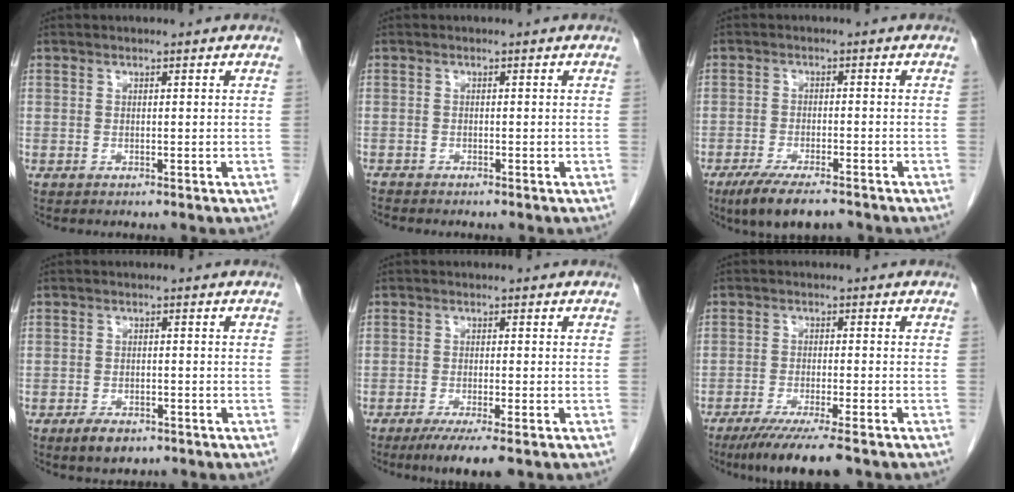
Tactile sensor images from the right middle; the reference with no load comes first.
{"total": 1.2, "force": [-1.2, -0.1, 0.1], "torque": [-0.011, -0.005, -0.022]}
{"total": 8.2, "force": [-6.2, 1.9, 5.0], "torque": [-0.080, -0.015, -0.100]}
{"total": 3.6, "force": [-2.3, 1.8, 2.0], "torque": [-0.035, -0.002, -0.030]}
{"total": 5.6, "force": [-3.7, 0.6, 4.2], "torque": [-0.063, -0.014, -0.056]}
{"total": 9.4, "force": [-7.1, 0.5, 6.2], "torque": [-0.091, -0.021, -0.111]}